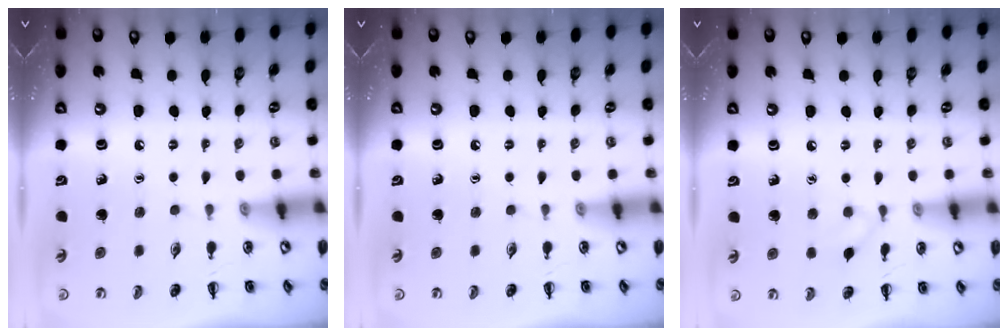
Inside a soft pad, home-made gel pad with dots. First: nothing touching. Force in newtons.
{"total": 0.0}
{"total": 4.4, "press": 4.1, "slide": 1.7}